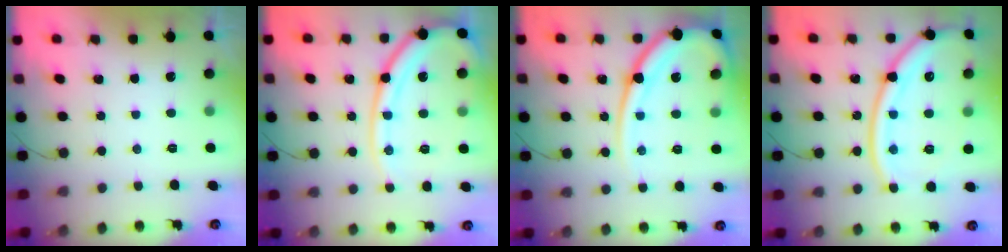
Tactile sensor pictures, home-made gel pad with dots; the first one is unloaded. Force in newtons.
{"total": 15.7, "press": 15.6, "slide": 1.6}
{"total": 17.4, "press": 17.3, "slide": 1.7}
{"total": 19.2, "press": 19.2, "slide": 1.5}